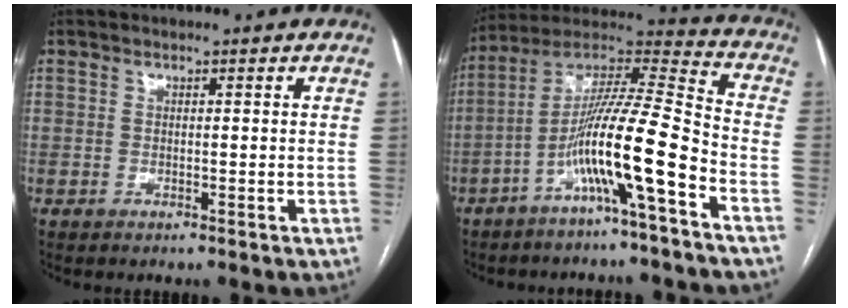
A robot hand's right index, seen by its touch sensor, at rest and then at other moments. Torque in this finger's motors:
{"motor_torque": [1.40, -0.73, 1.05, 0.21]}